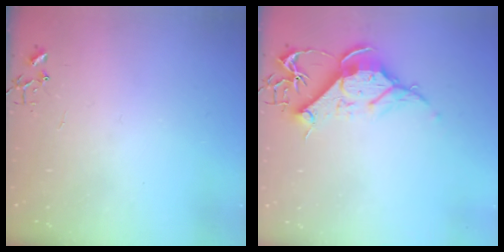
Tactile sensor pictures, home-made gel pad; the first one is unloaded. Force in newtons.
{"total": 12.0, "press": 11.9, "slide": 1.2}